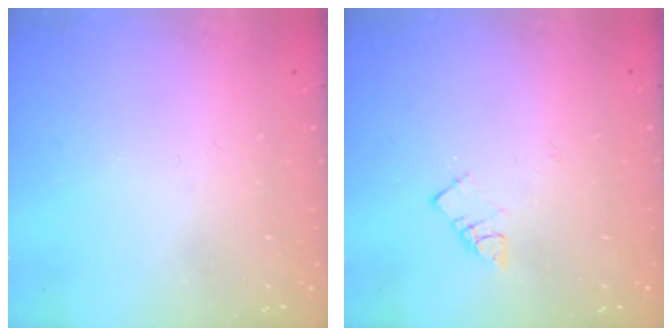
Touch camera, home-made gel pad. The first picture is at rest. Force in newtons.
{"total": 3.9, "press": 3.9, "slide": 0.4}